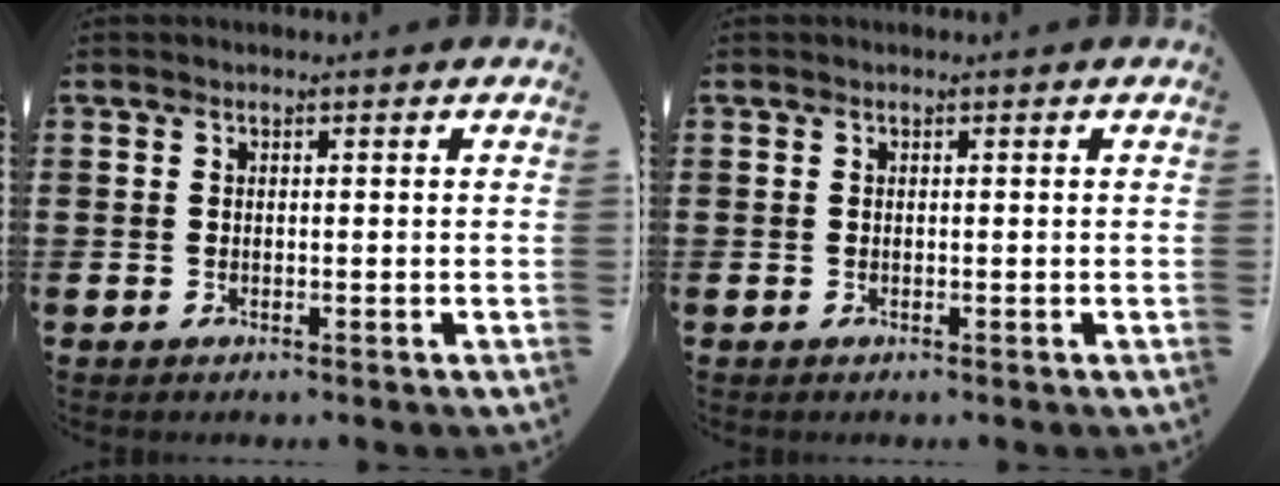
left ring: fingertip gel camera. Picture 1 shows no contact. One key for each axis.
{"total": 0.0}